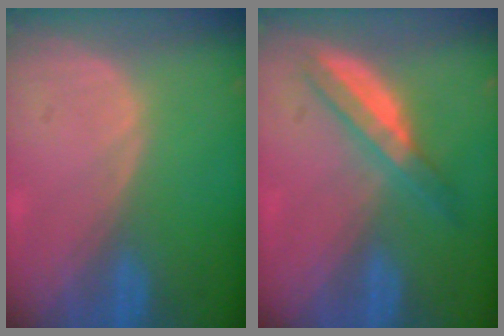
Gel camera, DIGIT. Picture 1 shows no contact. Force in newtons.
{"total": 5.1, "press": 4.8, "slide": 1.7}